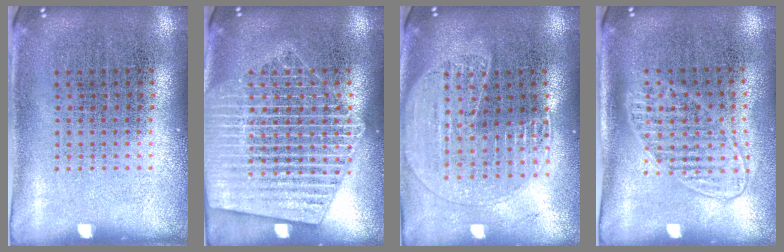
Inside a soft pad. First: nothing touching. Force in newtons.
{"total": 3.9, "press": 3.8, "slide": 0.4}
{"total": 1.7, "press": 1.5, "slide": 0.6}
{"total": 1.4, "press": 1.2, "slide": 0.7}